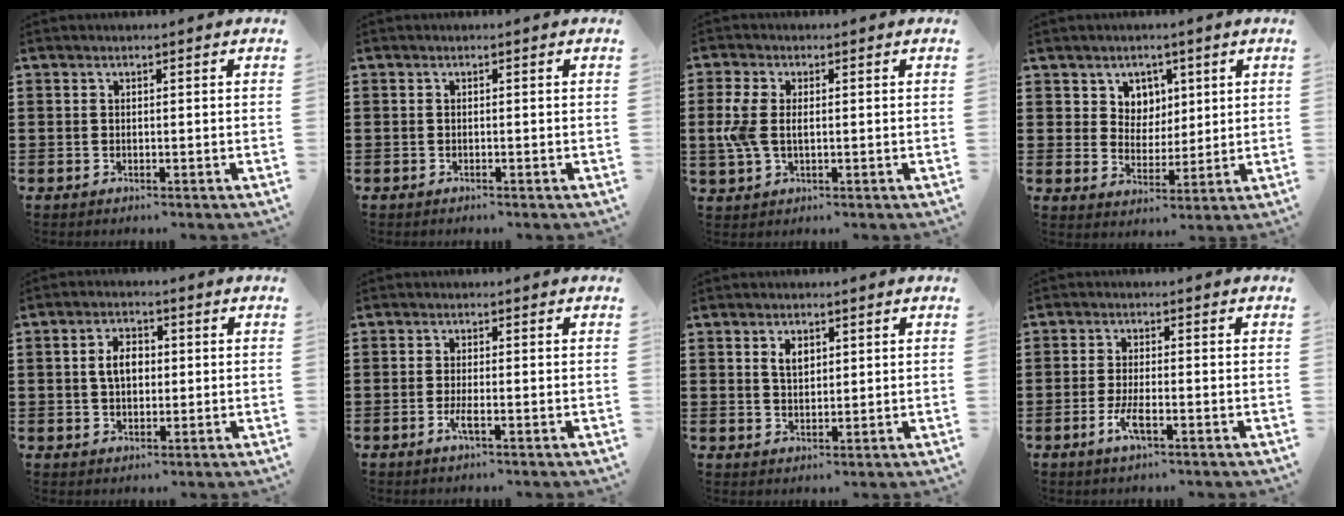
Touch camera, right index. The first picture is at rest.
{"total": 0.0}
{"total": 4.9, "force": [0.2, 2.9, 4.0], "torque": [-0.108, -0.002, -0.005]}
{"total": 4.9, "force": [2.6, 4.1, 0.2], "torque": [-0.030, 0.007, 0.048]}
{"total": 4.2, "force": [0.3, 2.6, 3.3], "torque": [-0.062, 0.009, 0.001]}
{"total": 2.3, "force": [-1.0, 0.3, 2.1], "torque": [-0.049, -0.008, -0.022]}
{"total": 2.9, "force": [1.3, 1.7, 2.0], "torque": [-0.037, 0.003, 0.021]}
{"total": 3.7, "force": [-1.6, 0.9, 3.3], "torque": [-0.067, -0.003, -0.032]}